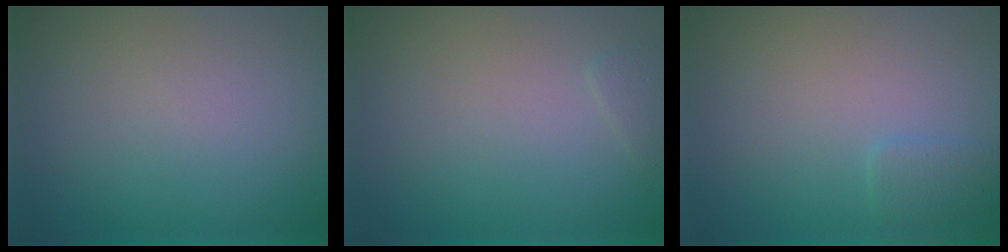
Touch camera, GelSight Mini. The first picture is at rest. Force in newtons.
{"total": 0.7, "press": 0.7, "slide": 0.1}
{"total": 1.2, "press": 1.2, "slide": 0.1}